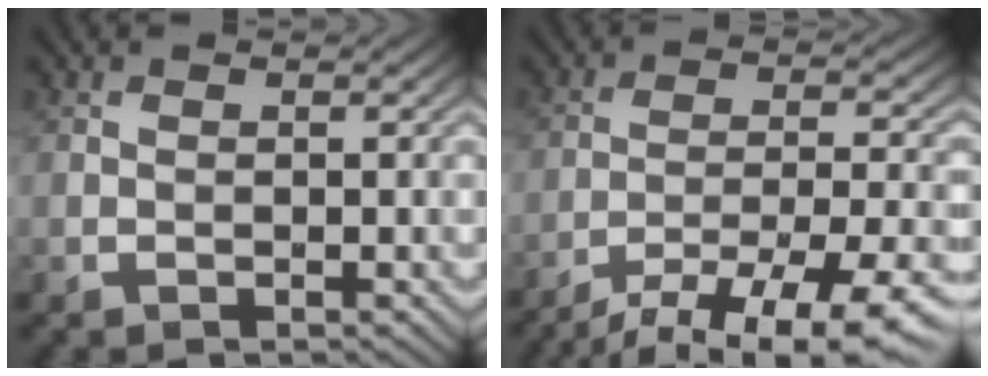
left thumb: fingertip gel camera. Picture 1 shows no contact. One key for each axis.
{"total": 12.7, "fx": -9.9, "fy": 2.8, "fz": 7.5, "tx": -0.138, "ty": -0.014, "tz": -0.140}